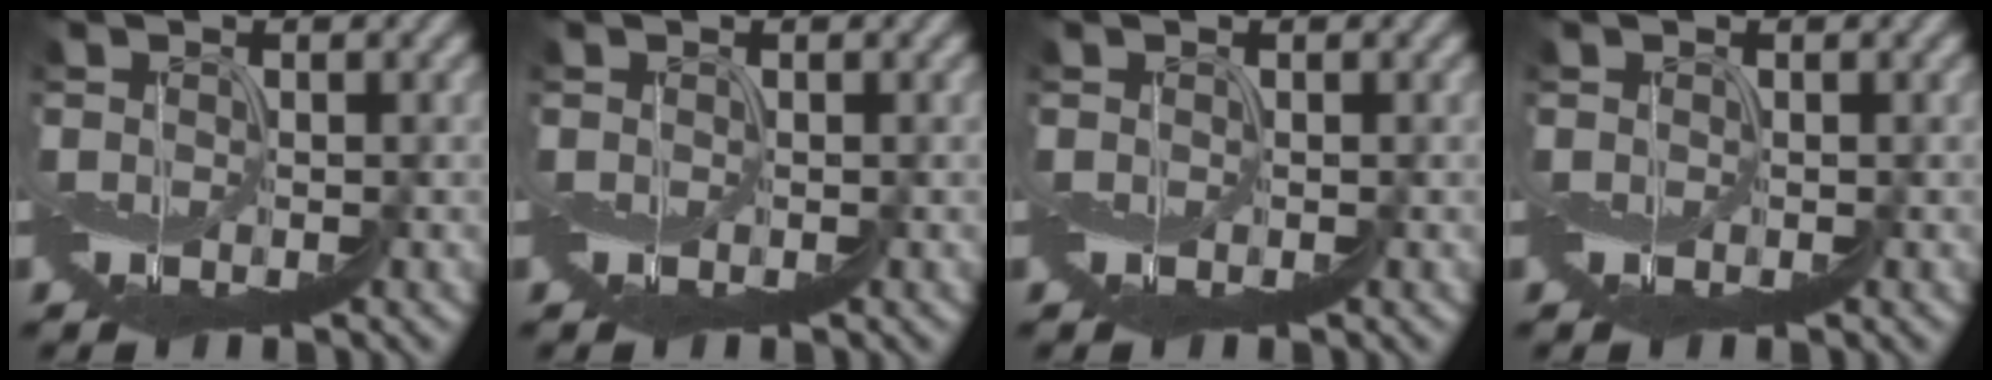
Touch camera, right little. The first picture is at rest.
{"total": 0.0}
{"total": 0.0}
{"total": 0.0}